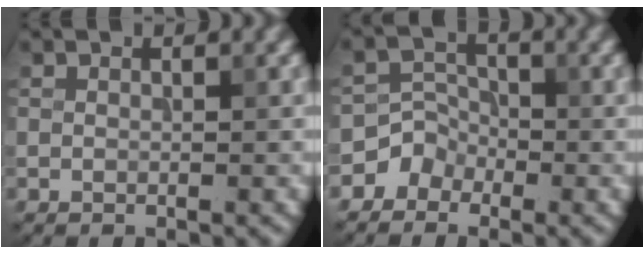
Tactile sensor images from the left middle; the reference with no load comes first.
{"total": 3.1, "force": [-2.0, 2.3, 0.1], "torque": [0.032, 0.014, -0.045]}